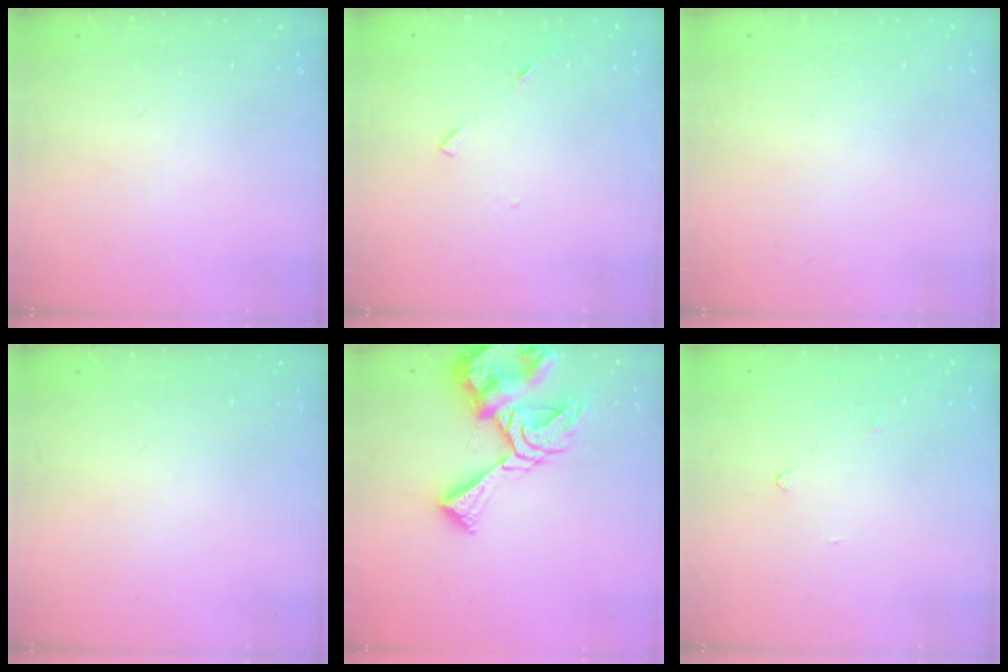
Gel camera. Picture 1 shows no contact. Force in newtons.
{"total": 3.8, "press": 3.8, "slide": 0.6}
{"total": 1.9, "press": 1.9, "slide": 0.1}
{"total": 0.0}
{"total": 14.5, "press": 14.4, "slide": 1.6}
{"total": 2.6, "press": 2.6, "slide": 0.5}